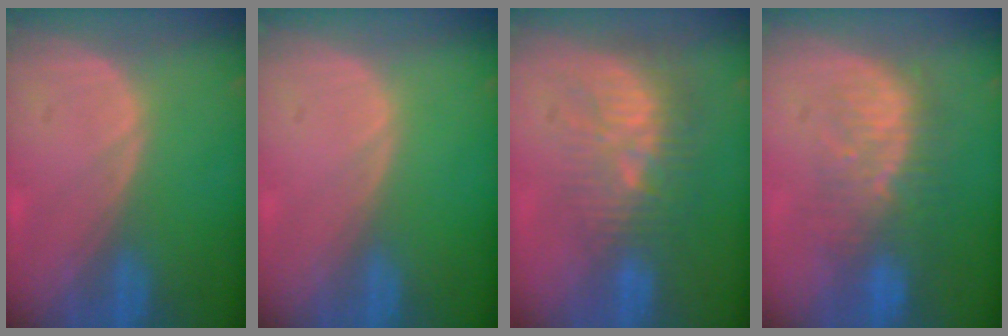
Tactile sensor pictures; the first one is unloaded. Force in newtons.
{"total": 0.0}
{"total": 10.2, "press": 8.8, "slide": 5.0}
{"total": 9.2, "press": 8.3, "slide": 4.0}